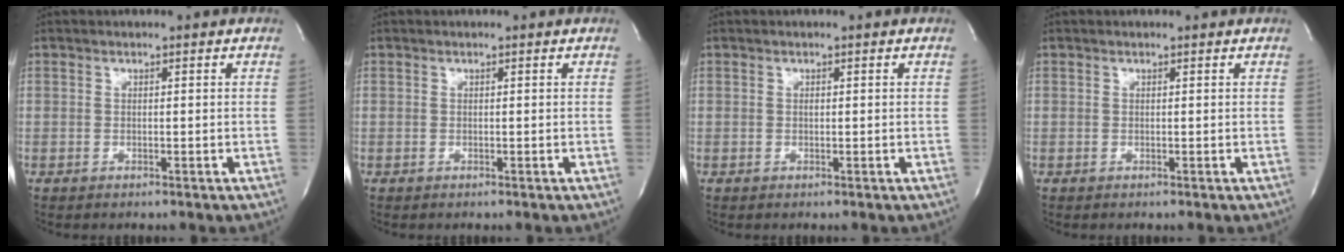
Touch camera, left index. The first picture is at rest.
{"total": 0.0}
{"total": 0.0}
{"total": 0.0}